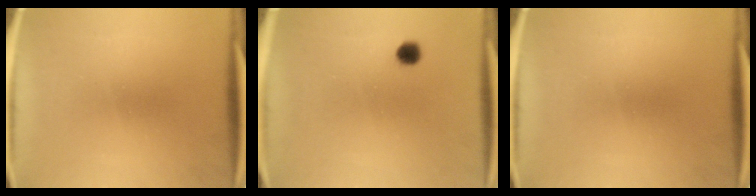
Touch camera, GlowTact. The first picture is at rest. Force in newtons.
{"total": 2.2}
{"total": 0.0}